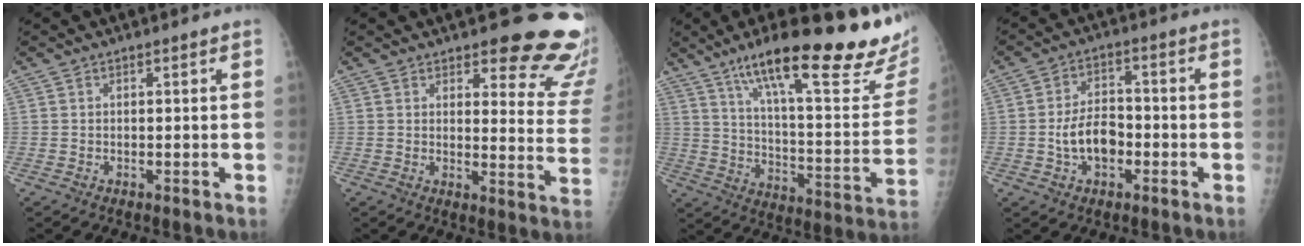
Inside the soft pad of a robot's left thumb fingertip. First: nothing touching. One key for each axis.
{"total": 15.2, "fx": 13.3, "fy": 4.6, "fz": 5.9, "tx": -0.017, "ty": -0.125, "tz": 0.131}
{"total": 30.4, "fx": 19.8, "fy": 6.2, "fz": 22.3, "tx": -0.290, "ty": -0.063, "tz": 0.298}
{"total": 7.6, "fx": -1.9, "fy": 4.9, "fz": 5.5, "tx": -0.082, "ty": 0.021, "tz": -0.038}